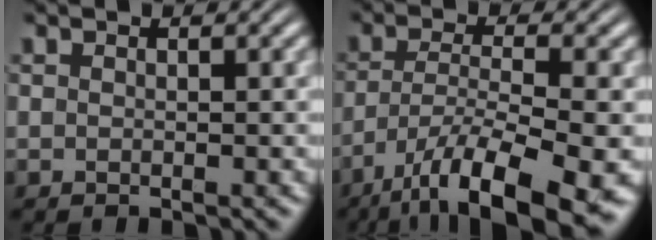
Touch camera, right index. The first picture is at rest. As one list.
[{"total": 9.6, "force": [-5.8, 2.9, 7.1], "torque": [-0.122, -0.036, -0.070]}]